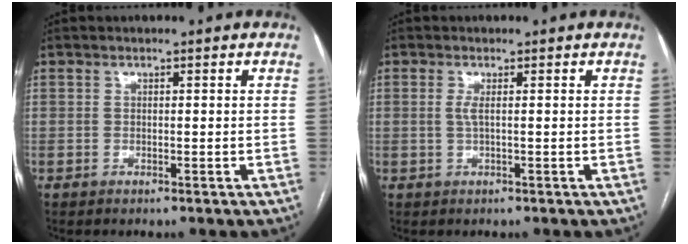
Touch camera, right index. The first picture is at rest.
{"total": 0.9, "force": [0.0, 0.1, 0.9], "torque": [-0.024, -0.001, -0.002]}